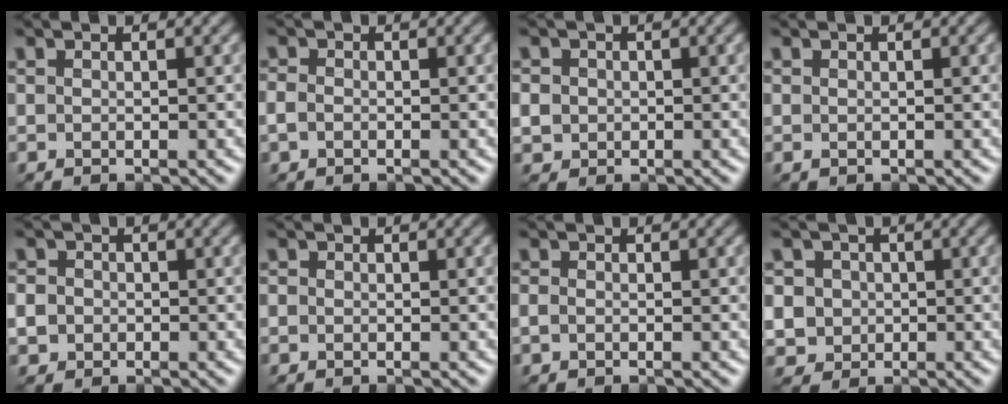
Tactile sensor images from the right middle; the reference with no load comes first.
{"total": 1.3, "force": [-0.3, 0.9, 0.8], "torque": [-0.020, 0.000, -0.011]}
{"total": 2.9, "force": [0.2, 2.6, 1.1], "torque": [-0.020, 0.014, -0.006]}
{"total": 0.0}
{"total": 4.4, "force": [-0.8, 4.0, 1.6], "torque": [-0.039, 0.011, -0.037]}
{"total": 0.6, "force": [-0.2, 0.5, 0.2], "torque": [-0.003, -0.003, -0.004]}
{"total": 0.8, "force": [-0.2, 0.6, 0.6], "torque": [-0.015, 0.000, -0.007]}
{"total": 5.6, "force": [0.4, 5.3, 1.8], "torque": [-0.047, 0.029, -0.007]}